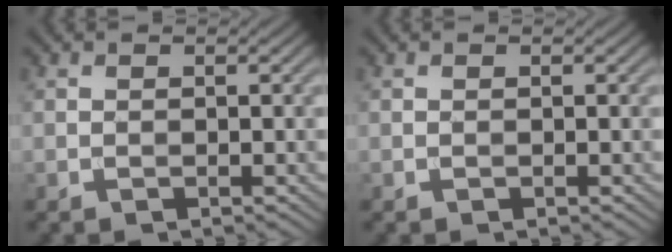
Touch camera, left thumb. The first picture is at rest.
{"total": 0.0}